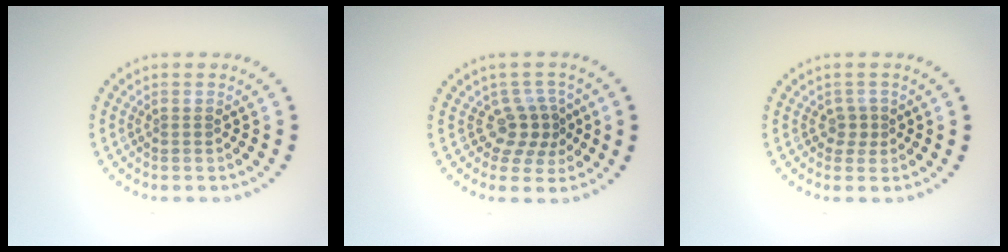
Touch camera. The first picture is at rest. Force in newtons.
{"total": 2.9, "press": 2.2, "slide": 1.9}
{"total": 1.2, "press": 1.0, "slide": 0.6}